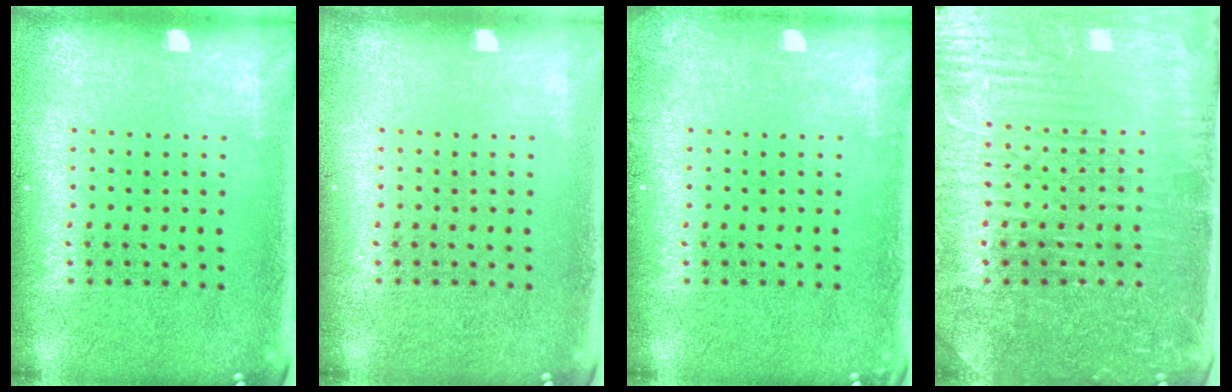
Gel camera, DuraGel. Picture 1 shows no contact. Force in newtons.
{"total": 0.0}
{"total": 0.6, "press": 0.6, "slide": 0.1}
{"total": 4.7, "press": 4.5, "slide": 1.6}